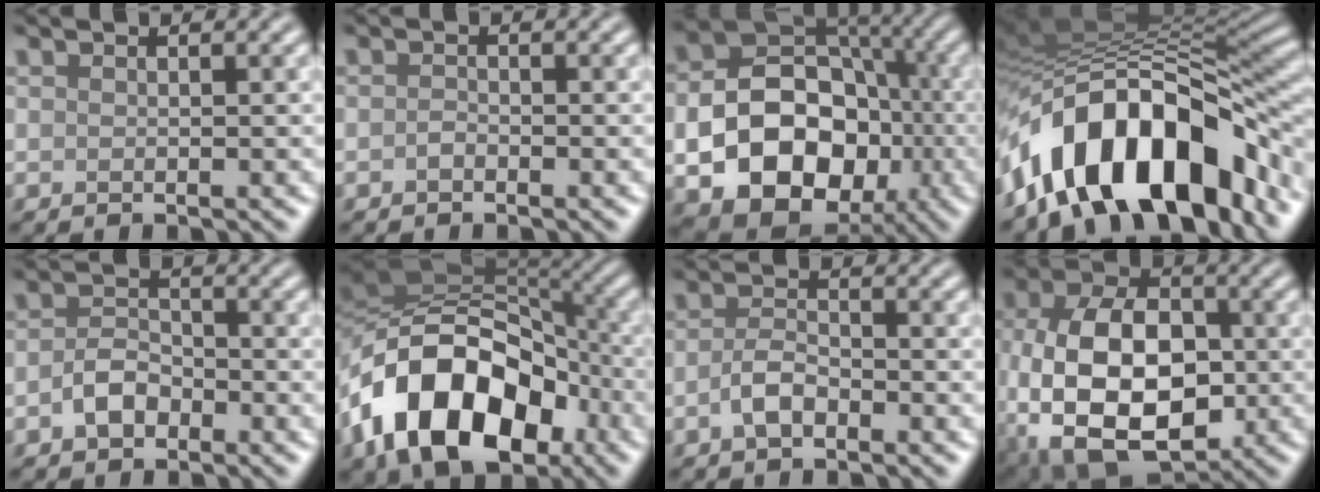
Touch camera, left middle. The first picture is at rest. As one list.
[{"total": 0.6, "force": [-0.4, 0.3, 0.4], "torque": [-0.008, 0.000, -0.009]}, {"total": 13.2, "force": [-2.8, 9.8, 8.3], "torque": [-0.128, -0.025, -0.044]}, {"total": 15.2, "force": [-7.0, 7.9, 10.8], "torque": [-0.156, 0.017, -0.126]}, {"total": 2.7, "force": [-1.3, 1.8, 1.5], "torque": [-0.031, 0.006, -0.029]}, {"total": 14.3, "force": [-5.8, 9.2, 9.3], "torque": [-0.161, 0.008, -0.112]}, {"total": 2.4, "force": [-1.1, 1.2, 1.8], "torque": [-0.037, 0.005, -0.028]}, {"total": 13.5, "force": [-2.8, 8.7, 10.0], "torque": [-0.205, -0.018, -0.051]}]